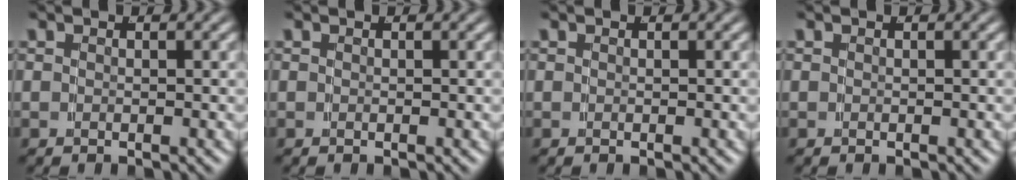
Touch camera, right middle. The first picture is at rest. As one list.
[{"total": 0.0}, {"total": 0.0}, {"total": 0.0}]